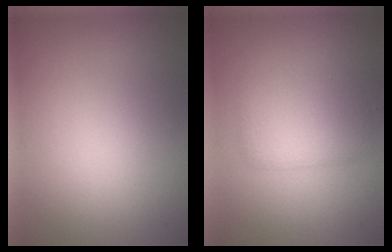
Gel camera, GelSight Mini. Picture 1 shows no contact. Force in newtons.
{"total": 3.5, "press": 3.5, "slide": 0.2}